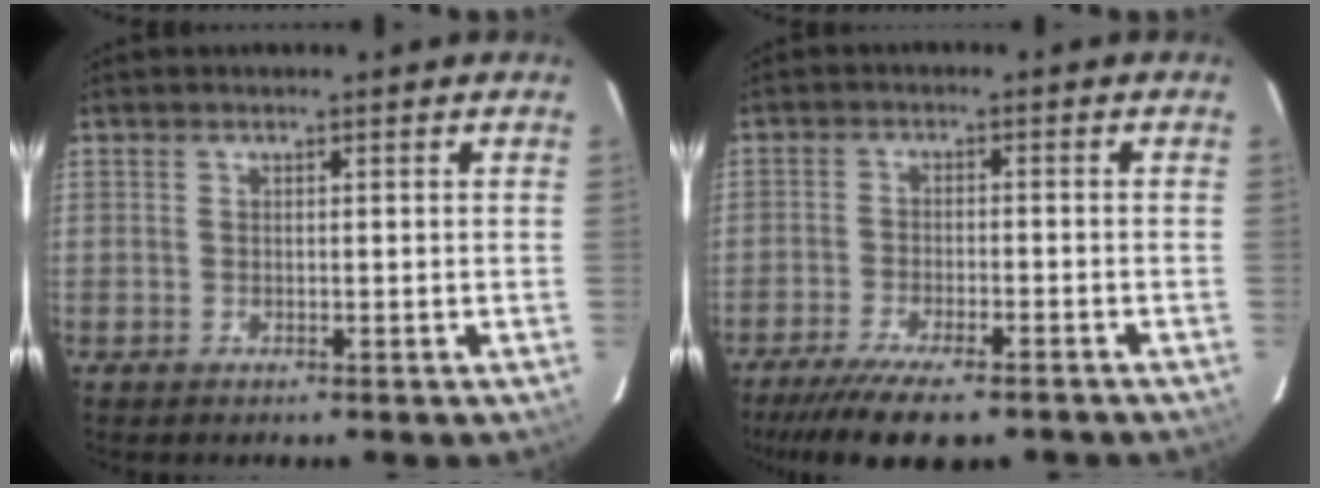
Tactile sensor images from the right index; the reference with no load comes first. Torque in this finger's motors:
{"motor_torque": [1.36, -0.78, 0.50, 0.13]}